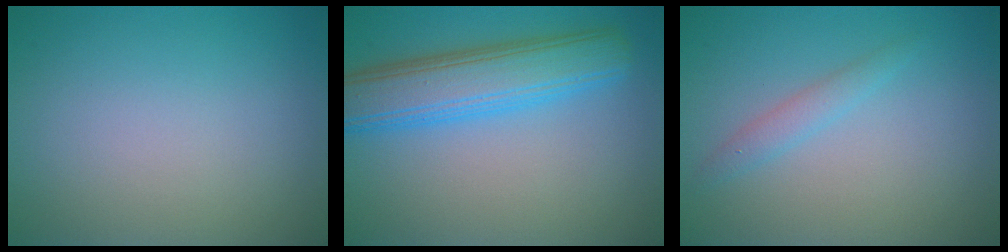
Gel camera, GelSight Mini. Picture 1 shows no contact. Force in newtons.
{"total": 6.8, "press": 6.8, "slide": 0.1}
{"total": 1.5, "press": 1.4, "slide": 0.1}